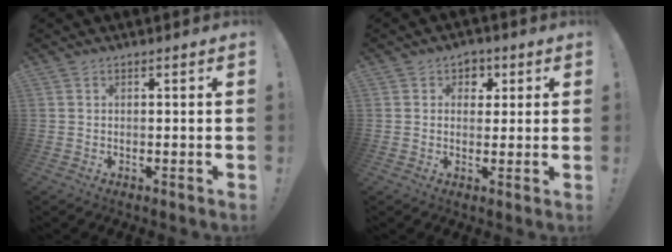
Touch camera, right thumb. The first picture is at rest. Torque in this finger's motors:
{"motor_torque": [0.13, 0.93, 0.15, -0.12, 0.00]}